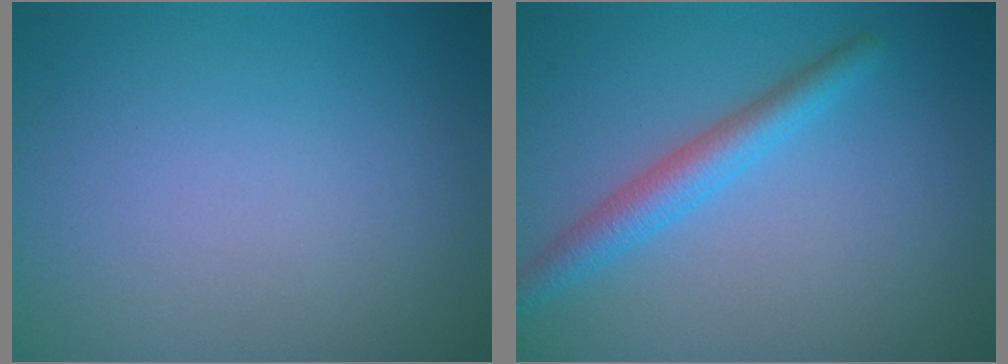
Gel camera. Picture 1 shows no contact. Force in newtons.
{"total": 3.1, "press": 3.1, "slide": 0.1}